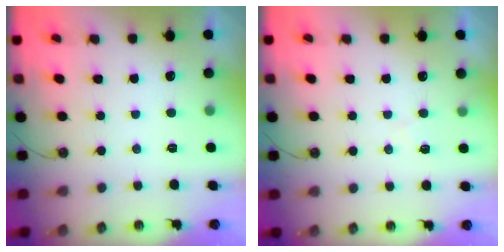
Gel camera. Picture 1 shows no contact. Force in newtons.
{"total": 5.9, "press": 5.9, "slide": 0.7}